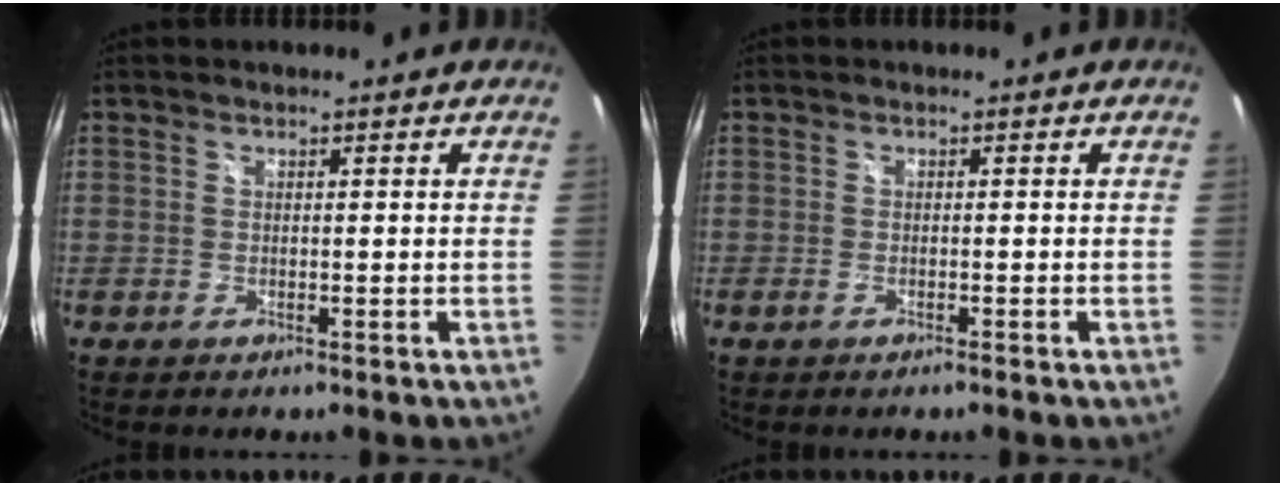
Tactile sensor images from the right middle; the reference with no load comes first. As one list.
[{"total": 1.0, "force": [-0.9, 0.2, 0.5], "torque": [-0.012, -0.001, -0.017]}]